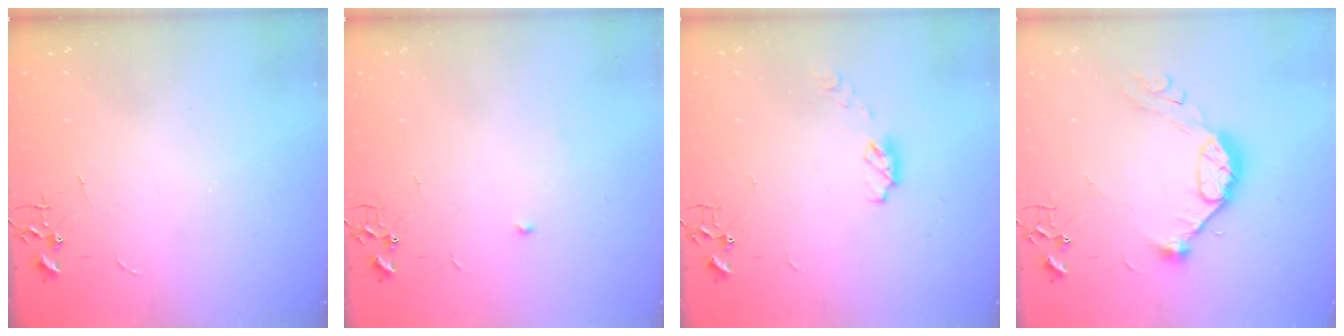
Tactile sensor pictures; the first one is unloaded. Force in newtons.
{"total": 3.8, "press": 3.7, "slide": 0.9}
{"total": 5.5, "press": 5.4, "slide": 0.8}
{"total": 12.9, "press": 12.8, "slide": 1.2}